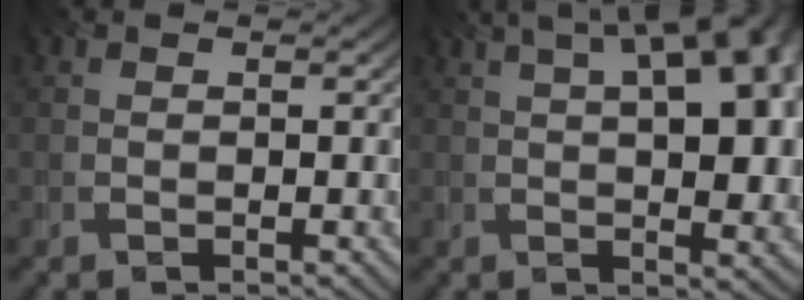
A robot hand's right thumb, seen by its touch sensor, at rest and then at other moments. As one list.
[{"total": 15.2, "force": [4.1, 6.2, 13.3], "torque": [-0.167, 0.042, 0.048]}]